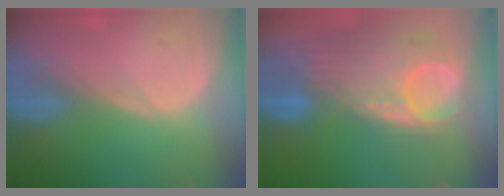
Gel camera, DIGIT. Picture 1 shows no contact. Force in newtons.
{"total": 12.0, "press": 10.4, "slide": 6.0}